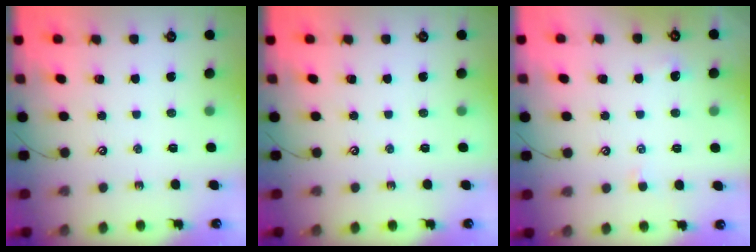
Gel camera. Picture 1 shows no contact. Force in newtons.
{"total": 0.0}
{"total": 1.8, "press": 1.7, "slide": 0.4}